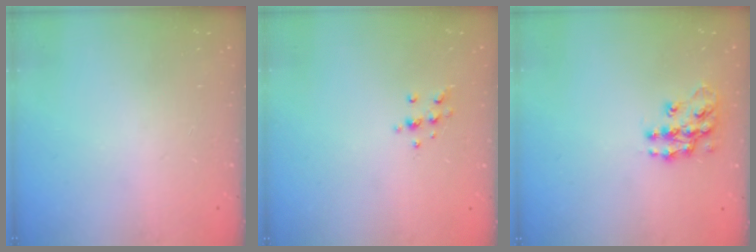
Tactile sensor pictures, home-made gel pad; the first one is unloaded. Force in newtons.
{"total": 7.0, "press": 6.9, "slide": 0.7}
{"total": 11.8, "press": 11.7, "slide": 0.6}